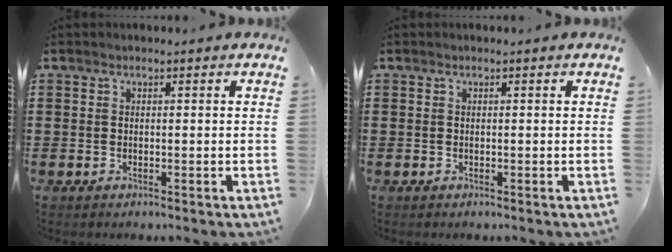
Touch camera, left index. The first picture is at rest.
{"total": 0.0}